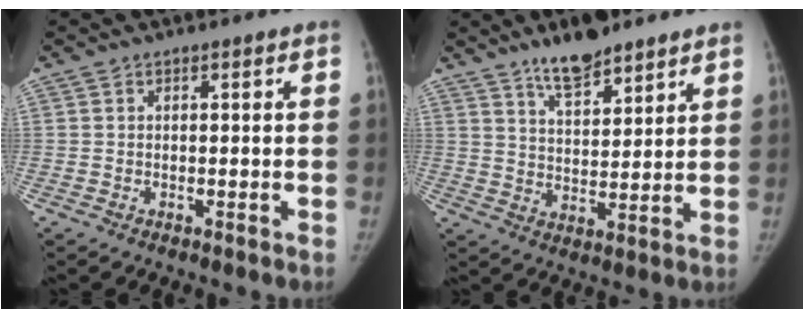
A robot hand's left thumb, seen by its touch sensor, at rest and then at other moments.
{"total": 9.6, "force": [7.4, 3.1, 5.3], "torque": [-0.068, -0.047, 0.128]}